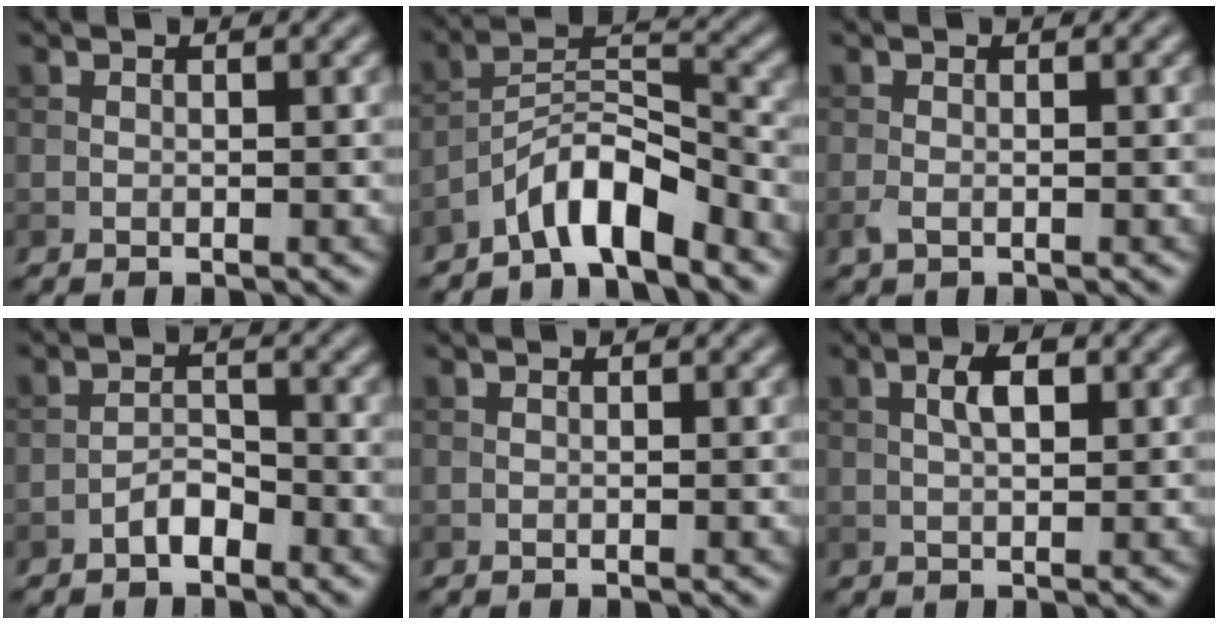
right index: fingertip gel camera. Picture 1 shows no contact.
{"total": 6.3, "force": [-4.7, 1.8, 3.8], "torque": [-0.062, 0.009, -0.091]}
{"total": 1.0, "force": [-0.4, 0.5, 0.8], "torque": [-0.023, -0.004, -0.009]}
{"total": 2.1, "force": [-1.6, 0.9, 1.2], "torque": [-0.017, 0.010, -0.031]}
{"total": 0.0}
{"total": 2.5, "force": [0.6, 1.1, 2.2], "torque": [-0.042, 0.004, 0.010]}